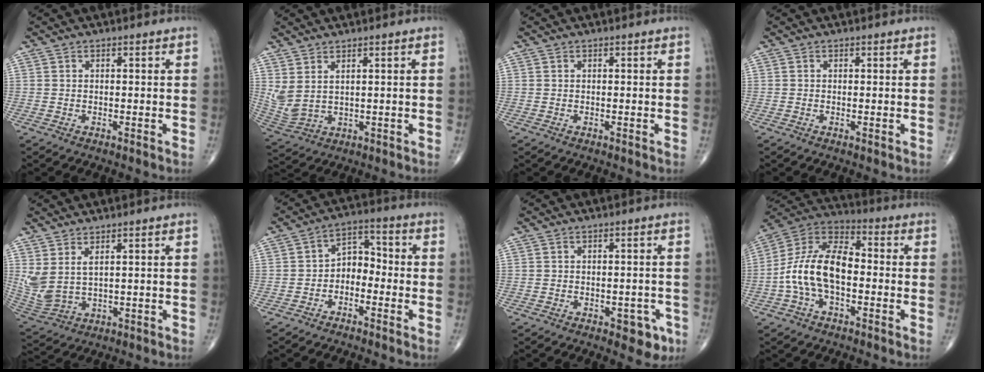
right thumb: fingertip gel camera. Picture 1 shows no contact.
{"total": 5.8, "force": [2.4, 2.7, 4.5], "torque": [-0.108, -0.012, 0.063]}
{"total": 0.0}
{"total": 0.0}
{"total": 7.4, "force": [2.7, 3.5, 6.0], "torque": [-0.142, -0.013, 0.071]}
{"total": 5.9, "force": [-2.2, 4.2, 3.6], "torque": [-0.034, 0.039, -0.052]}
{"total": 4.7, "force": [-2.3, 2.7, 3.1], "torque": [-0.009, 0.011, -0.027]}
{"total": 14.4, "force": [-2.4, 8.0, 11.7], "torque": [-0.218, 0.043, -0.053]}